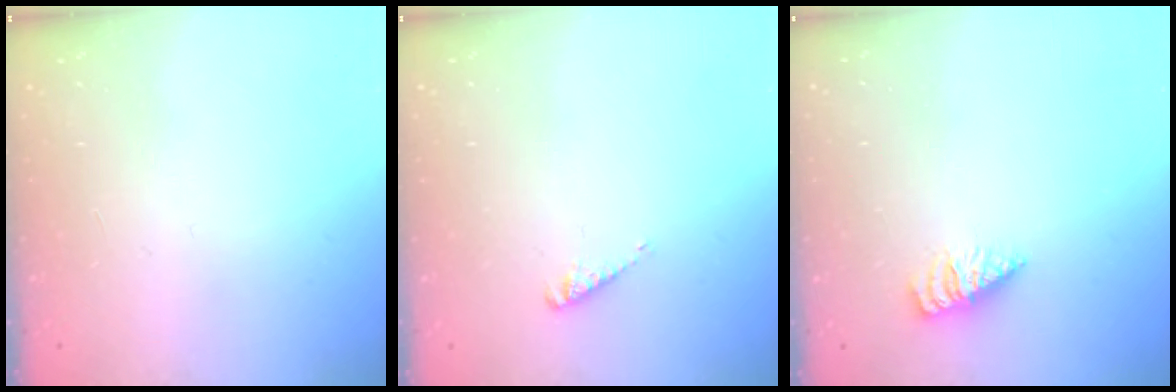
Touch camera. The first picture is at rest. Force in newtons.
{"total": 2.8, "press": 2.8, "slide": 0.3}
{"total": 1.8, "press": 1.8, "slide": 0.2}